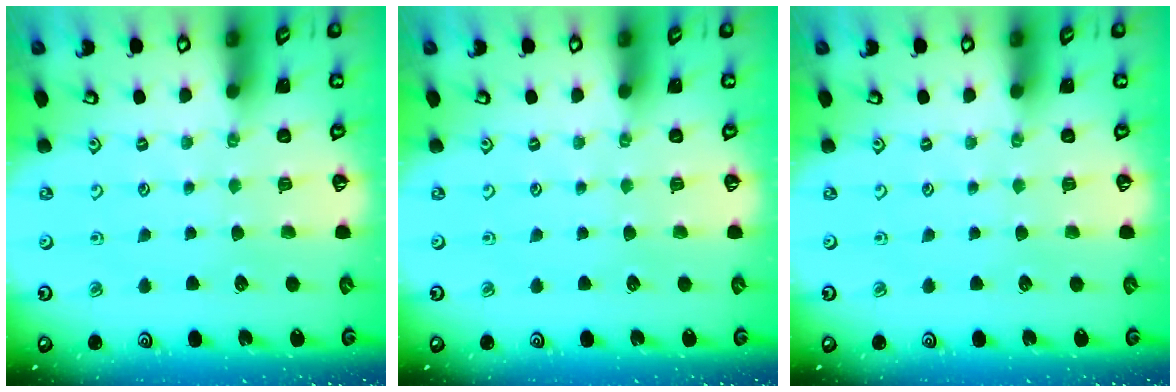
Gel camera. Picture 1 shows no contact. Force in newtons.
{"total": 0.0}
{"total": 0.0}